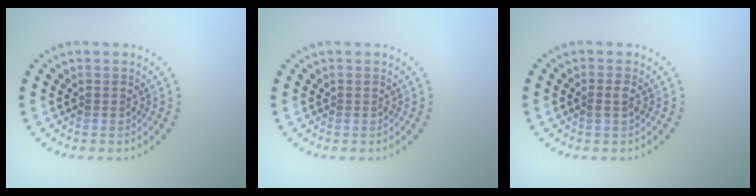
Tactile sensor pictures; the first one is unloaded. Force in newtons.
{"total": 0.0}
{"total": 0.8, "press": 0.8, "slide": 0.2}